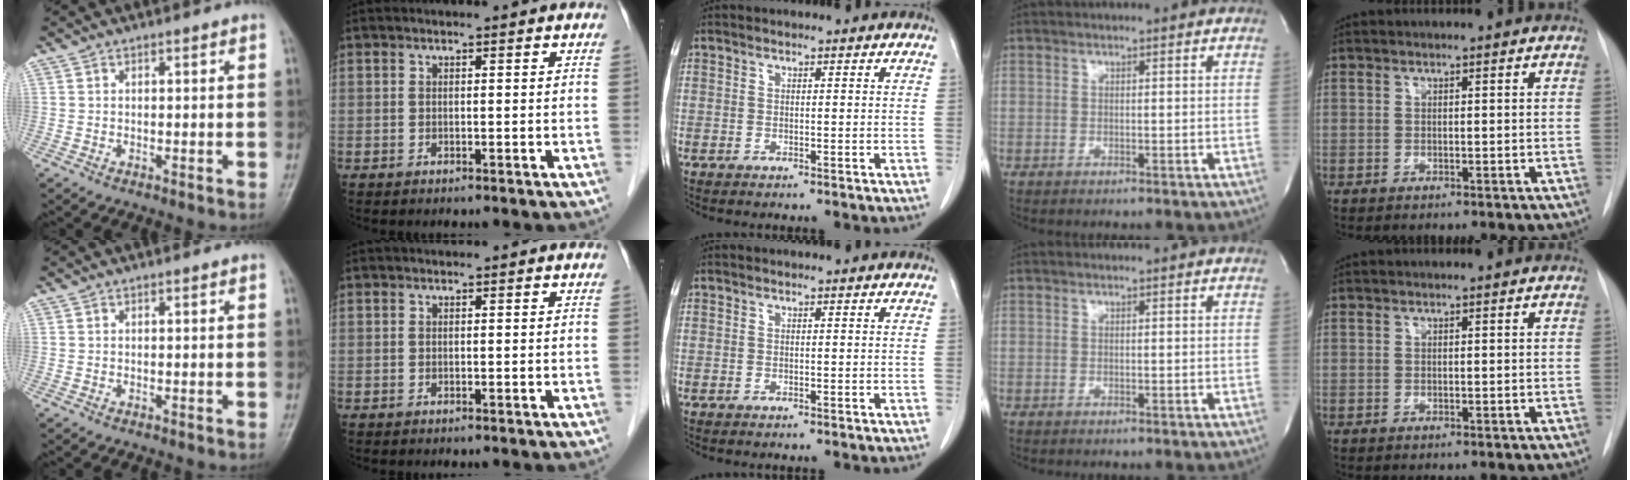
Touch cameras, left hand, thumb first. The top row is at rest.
{}